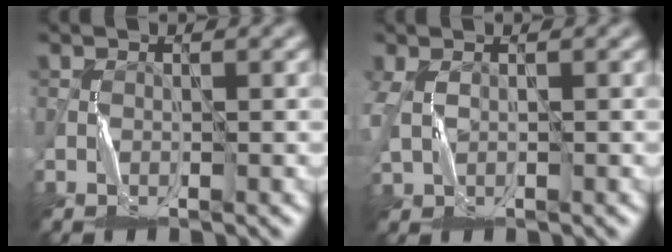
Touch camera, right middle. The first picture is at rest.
{"total": 2.8, "force": [0.3, 2.0, 2.0], "torque": [-0.066, 0.000, 0.007]}